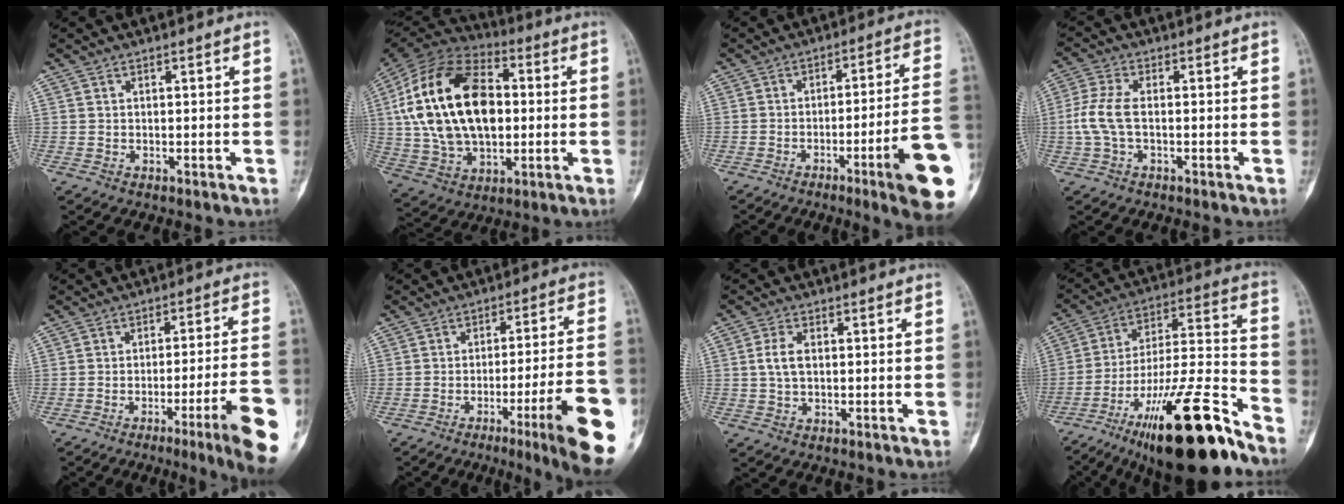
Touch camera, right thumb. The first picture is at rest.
{"total": 25.6, "force": [2.3, 15.7, 20.0], "torque": [-0.369, 0.009, 0.041]}
{"total": 16.3, "force": [-6.1, 0.9, 15.1], "torque": [-0.164, 0.021, -0.086]}
{"total": 6.0, "force": [-0.6, 2.8, 5.3], "torque": [-0.143, 0.010, -0.017]}
{"total": 15.0, "force": [-6.7, 0.6, 13.4], "torque": [-0.152, 0.020, -0.092]}
{"total": 18.2, "force": [-7.7, 1.2, 16.5], "torque": [-0.186, 0.023, -0.106]}
{"total": 3.7, "force": [0.2, 2.1, 3.0], "torque": [-0.061, 0.006, 0.001]}
{"total": 27.1, "force": [-17.5, 6.1, 19.8], "torque": [-0.293, 0.073, -0.289]}